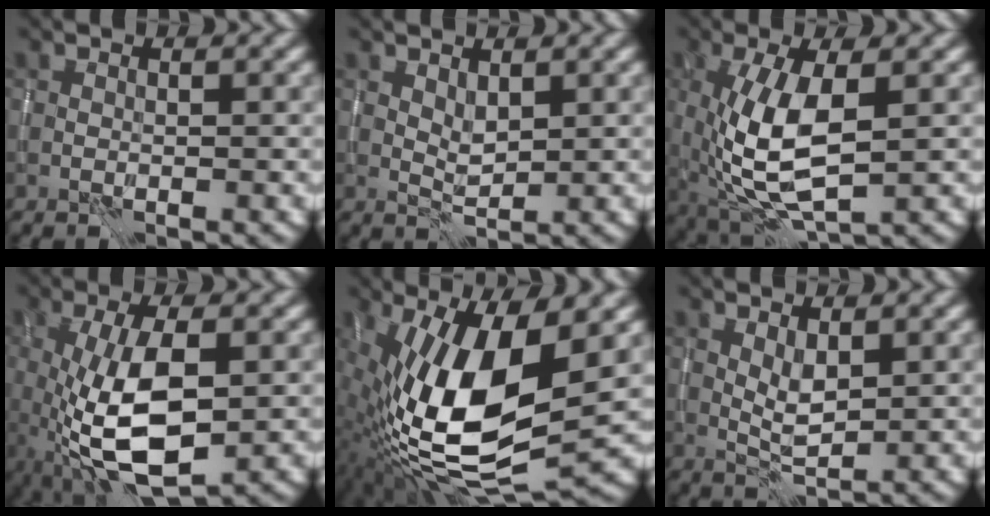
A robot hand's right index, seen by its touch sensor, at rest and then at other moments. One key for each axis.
{"total": 1.5, "fx": 0.9, "fy": 0.7, "fz": 1.0, "tx": -0.022, "ty": -0.004, "tz": 0.021}
{"total": 7.9, "fx": 0.0, "fy": 3.3, "fz": 7.2, "tx": -0.159, "ty": -0.005, "tz": -0.001}
{"total": 8.8, "fx": -1.6, "fy": 3.3, "fz": 8.0, "tx": -0.167, "ty": -0.007, "tz": -0.027}
{"total": 15.2, "fx": -0.2, "fy": 5.7, "fz": 14.1, "tx": -0.271, "ty": -0.011, "tz": -0.002}
{"total": 2.0, "fx": 0.8, "fy": 0.7, "fz": 1.7, "tx": -0.036, "ty": -0.003, "tz": 0.017}